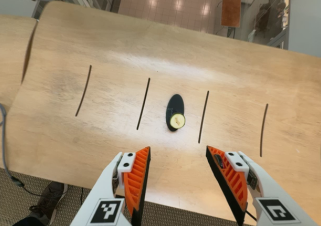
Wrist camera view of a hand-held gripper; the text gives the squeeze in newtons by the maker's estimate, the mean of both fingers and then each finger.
{"total": 0.0}